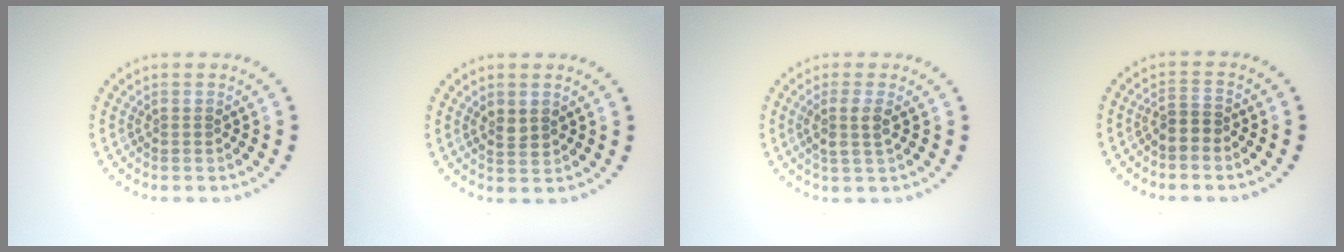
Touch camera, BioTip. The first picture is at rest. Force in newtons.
{"total": 1.6, "press": 1.5, "slide": 0.4}
{"total": 2.1, "press": 1.8, "slide": 0.9}
{"total": 1.3, "press": 1.0, "slide": 0.9}